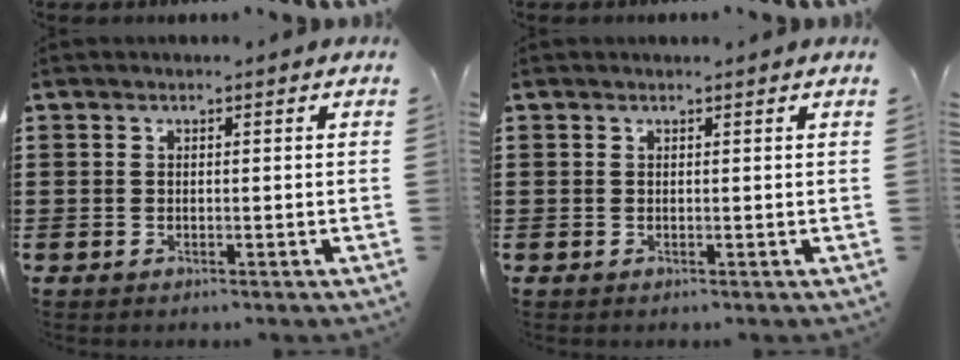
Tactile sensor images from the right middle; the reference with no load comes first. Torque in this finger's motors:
{"motor_torque": [-0.38, 0.11, -0.11, -0.01]}